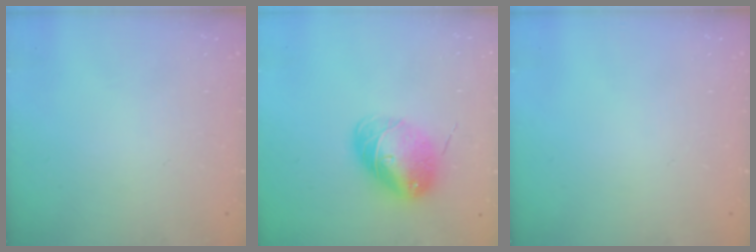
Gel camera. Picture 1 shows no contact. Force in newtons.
{"total": 9.3, "press": 9.1, "slide": 2.0}
{"total": 0.0}